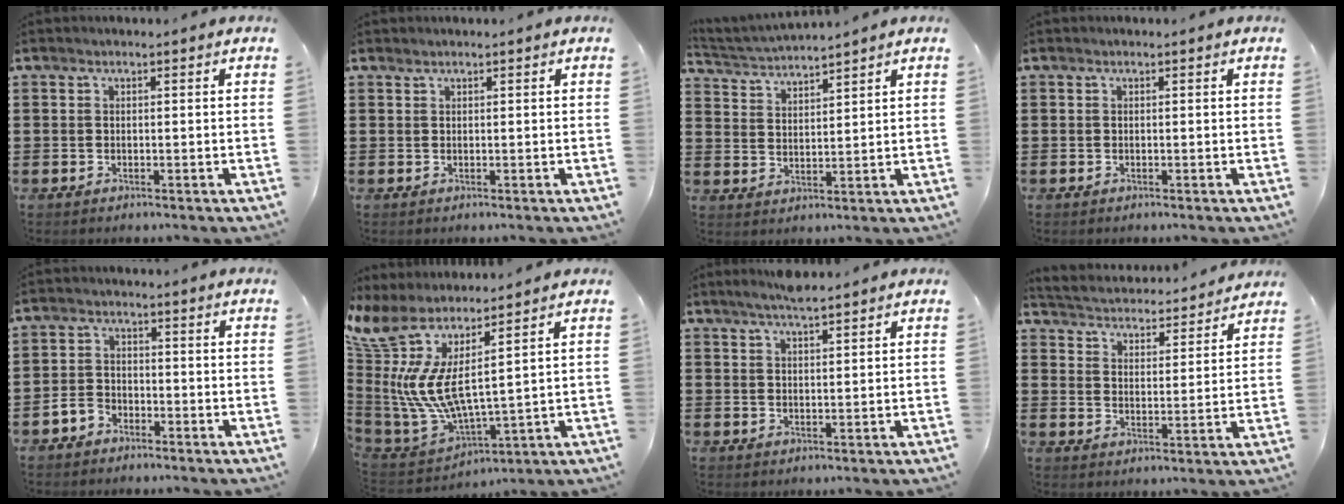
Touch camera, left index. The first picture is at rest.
{"total": 0.0}
{"total": 3.2, "force": [3.1, -0.3, 0.4], "torque": [-0.020, -0.014, 0.055]}
{"total": 0.0}
{"total": 2.9, "force": [-2.3, 1.6, 0.5], "torque": [-0.022, 0.007, -0.051]}
{"total": 8.6, "force": [2.1, 2.5, 8.0], "torque": [-0.219, -0.067, 0.018]}
{"total": 2.9, "force": [2.5, 0.1, 1.6], "torque": [-0.034, 0.001, 0.044]}
{"total": 3.6, "force": [3.6, 0.0, -0.2], "torque": [-0.023, -0.035, 0.056]}